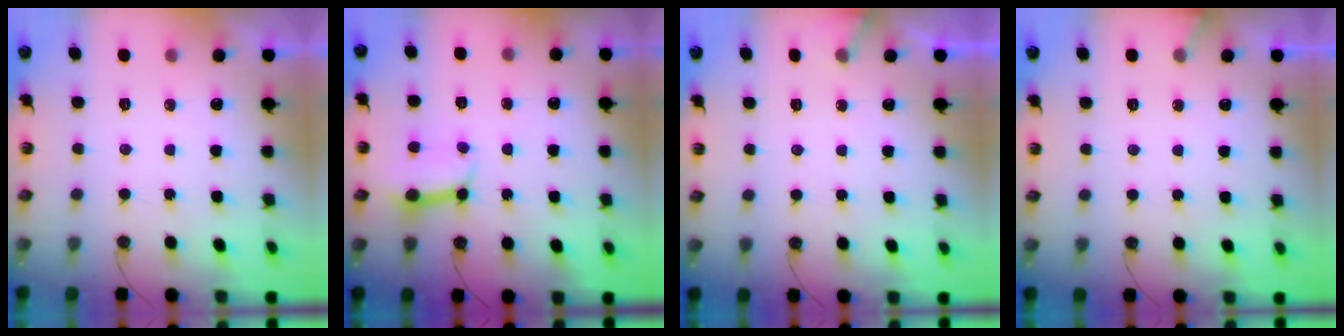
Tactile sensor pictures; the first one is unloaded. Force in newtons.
{"total": 10.1, "press": 10.0, "slide": 1.2}
{"total": 5.5, "press": 5.5, "slide": 0.3}
{"total": 2.4, "press": 2.4, "slide": 0.2}